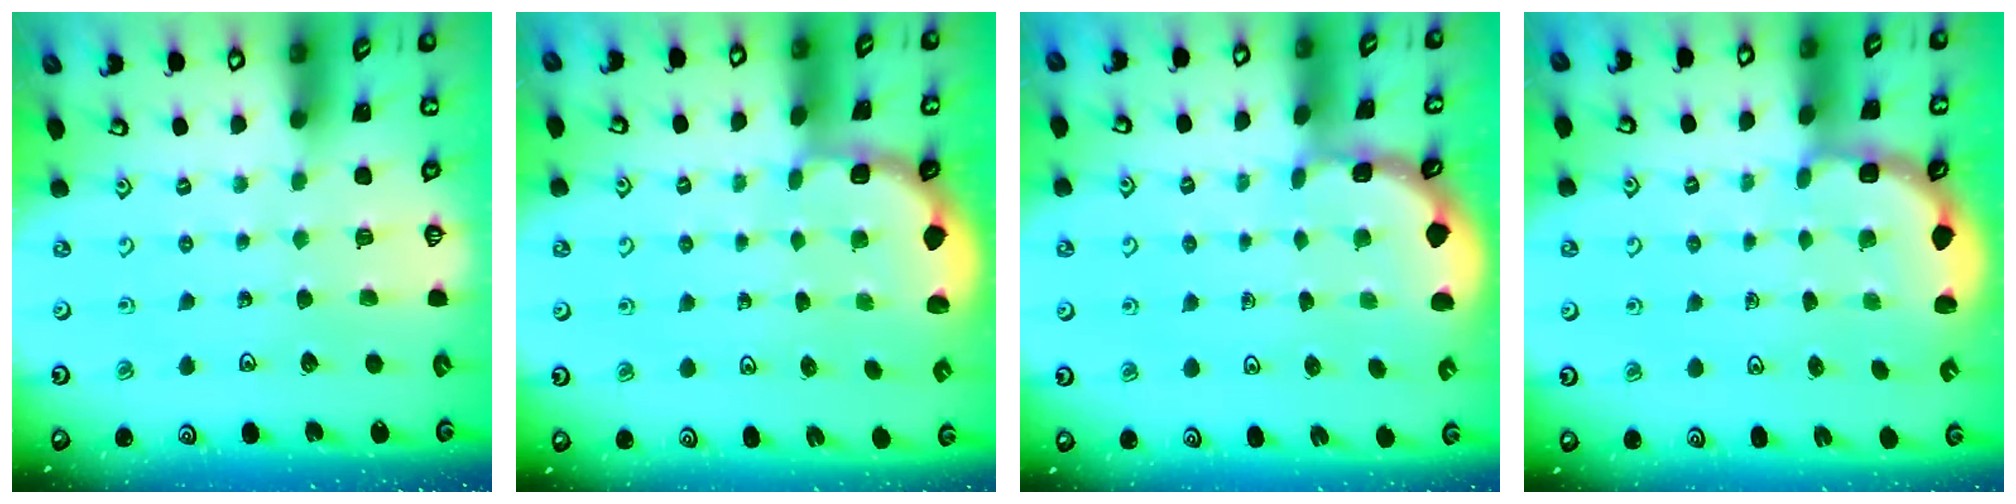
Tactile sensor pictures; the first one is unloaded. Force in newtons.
{"total": 1.9, "press": 1.8, "slide": 0.7}
{"total": 1.6, "press": 1.5, "slide": 0.2}
{"total": 3.1, "press": 2.2, "slide": 2.2}